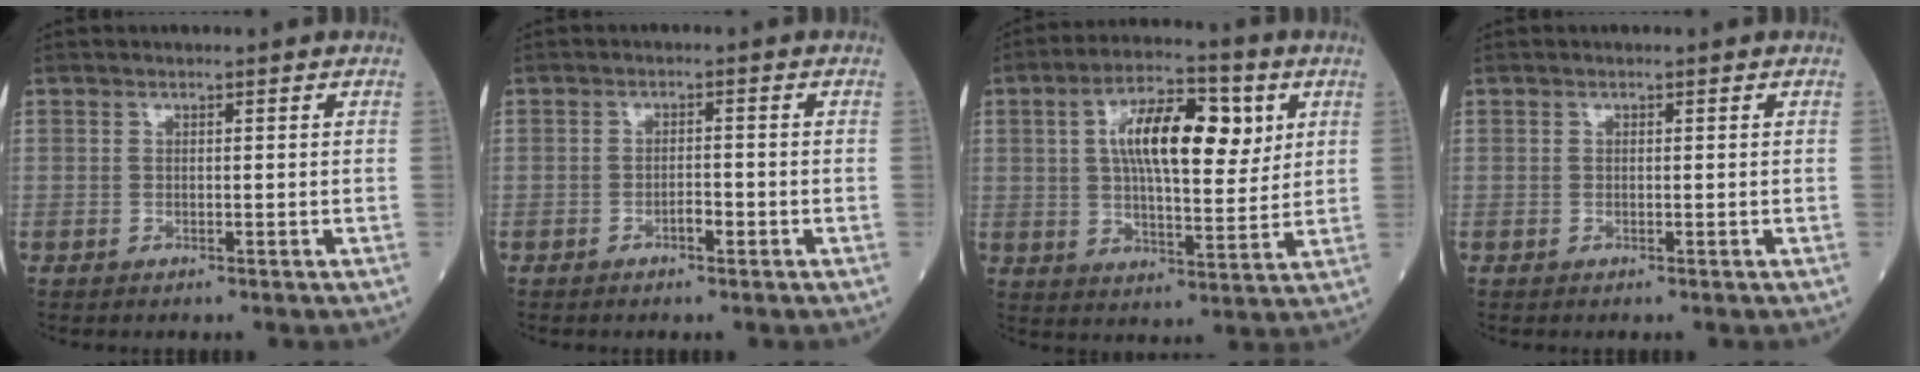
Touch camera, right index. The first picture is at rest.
{"total": 1.7, "force": [-1.0, 0.6, 1.3], "torque": [-0.019, 0.003, -0.017]}
{"total": 13.8, "force": [4.1, 4.9, 12.2], "torque": [-0.211, 0.022, 0.063]}
{"total": 0.0}